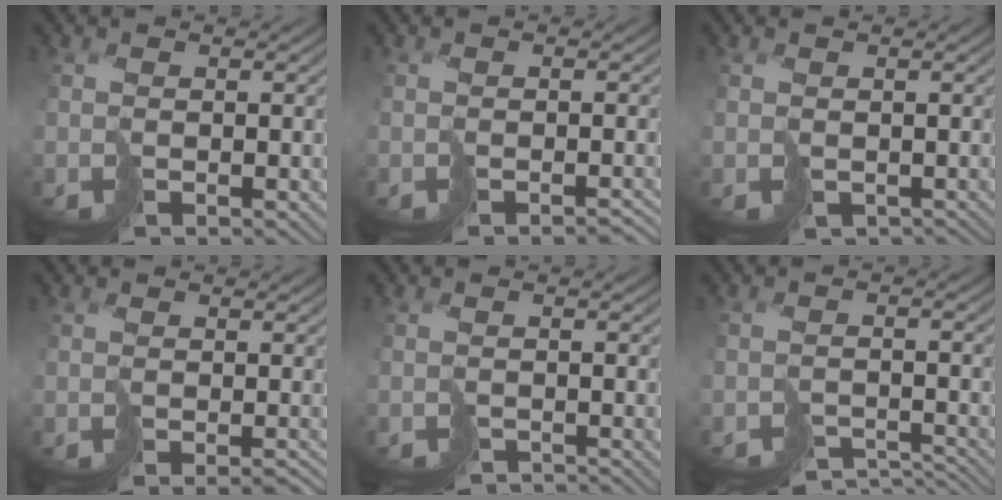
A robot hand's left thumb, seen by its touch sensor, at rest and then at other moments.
{"total": 1.7, "force": [-1.4, 0.2, 0.9], "torque": [-0.008, -0.007, -0.021]}
{"total": 2.1, "force": [-0.9, 1.6, 1.0], "torque": [-0.013, -0.011, -0.009]}
{"total": 2.9, "force": [-2.1, 0.7, 1.8], "torque": [-0.017, -0.008, -0.026]}
{"total": 3.1, "force": [-3.1, 0.0, 0.3], "torque": [-0.002, -0.010, -0.053]}
{"total": 6.8, "force": [-6.6, 1.1, 1.4], "torque": [-0.018, -0.006, -0.092]}